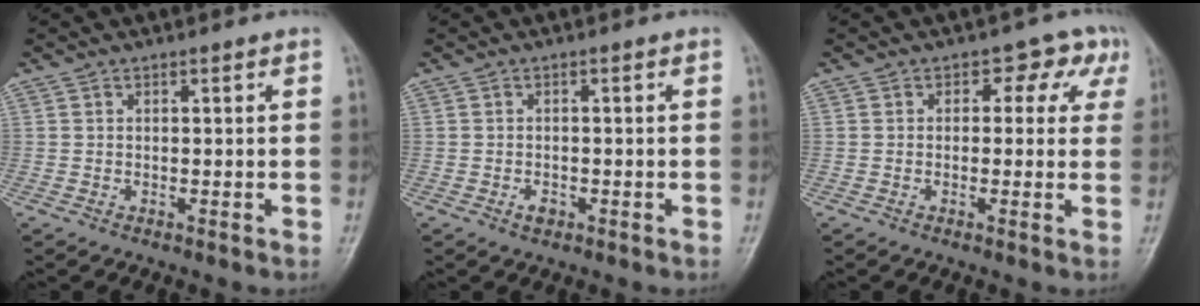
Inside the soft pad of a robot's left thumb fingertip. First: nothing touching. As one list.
[{"total": 1.5, "force": [-0.9, 0.9, 0.7], "torque": [-0.012, 0.005, -0.015]}, {"total": 5.3, "force": [1.6, 3.8, 3.2], "torque": [0.010, 0.005, 0.003]}]